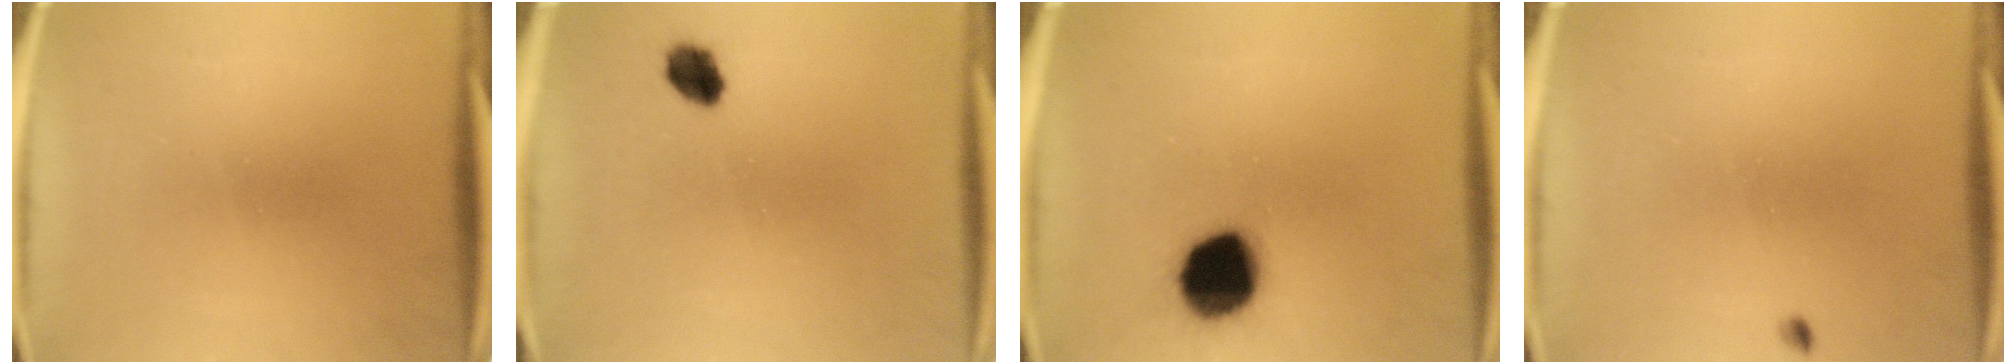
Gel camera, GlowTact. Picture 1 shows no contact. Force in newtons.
{"total": 4.6}
{"total": 15.1}
{"total": 0.6}